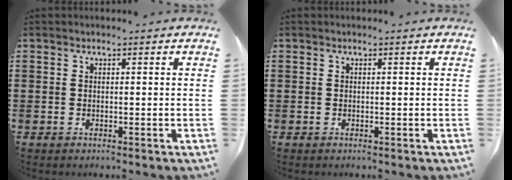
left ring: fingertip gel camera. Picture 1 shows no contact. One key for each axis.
{"total": 0.0}